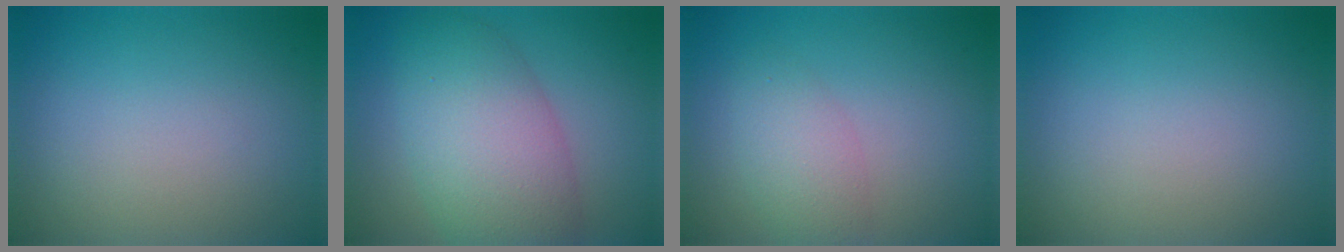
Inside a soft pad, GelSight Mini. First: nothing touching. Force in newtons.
{"total": 8.3, "press": 8.3, "slide": 0.3}
{"total": 3.0, "press": 3.0, "slide": 0.2}
{"total": 0.0}